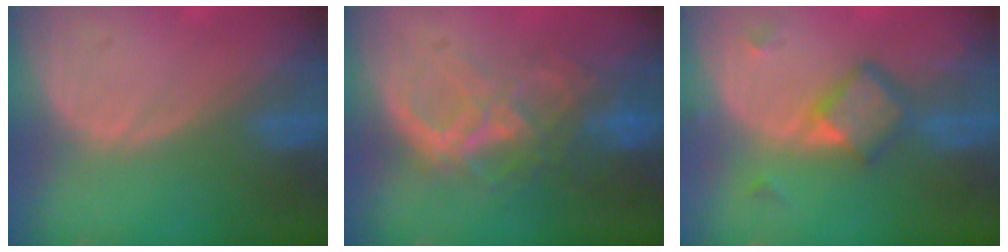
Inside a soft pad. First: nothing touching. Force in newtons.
{"total": 8.9, "press": 7.7, "slide": 4.5}
{"total": 5.9, "press": 5.2, "slide": 2.8}